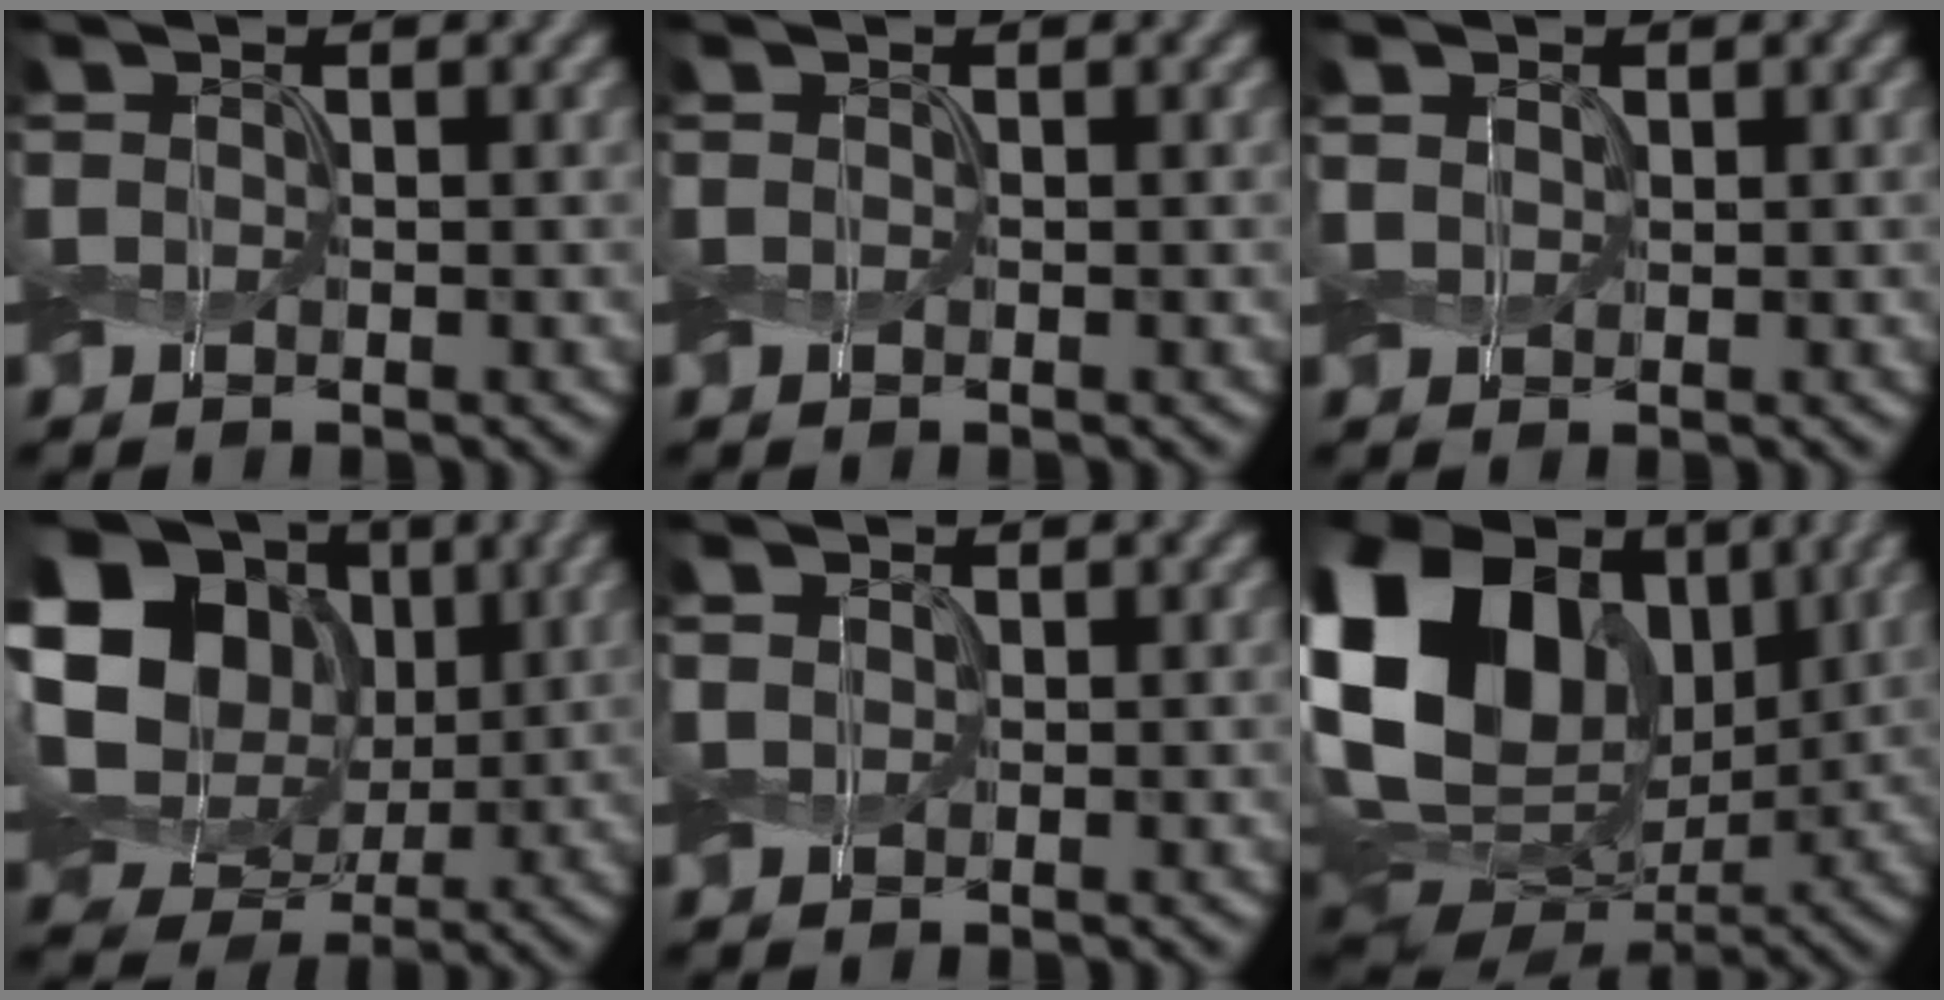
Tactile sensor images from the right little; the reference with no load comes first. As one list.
[{"total": 0.0}, {"total": 1.3, "force": [0.5, 1.0, 0.6], "torque": [-0.019, 0.001, 0.007]}, {"total": 19.7, "force": [4.2, 16.0, 10.7], "torque": [-0.244, 0.040, 0.059]}, {"total": 1.0, "force": [0.4, 0.8, 0.5], "torque": [-0.013, 0.001, 0.007]}, {"total": 19.7, "force": [4.9, 14.1, 12.9], "torque": [-0.260, 0.031, 0.092]}]